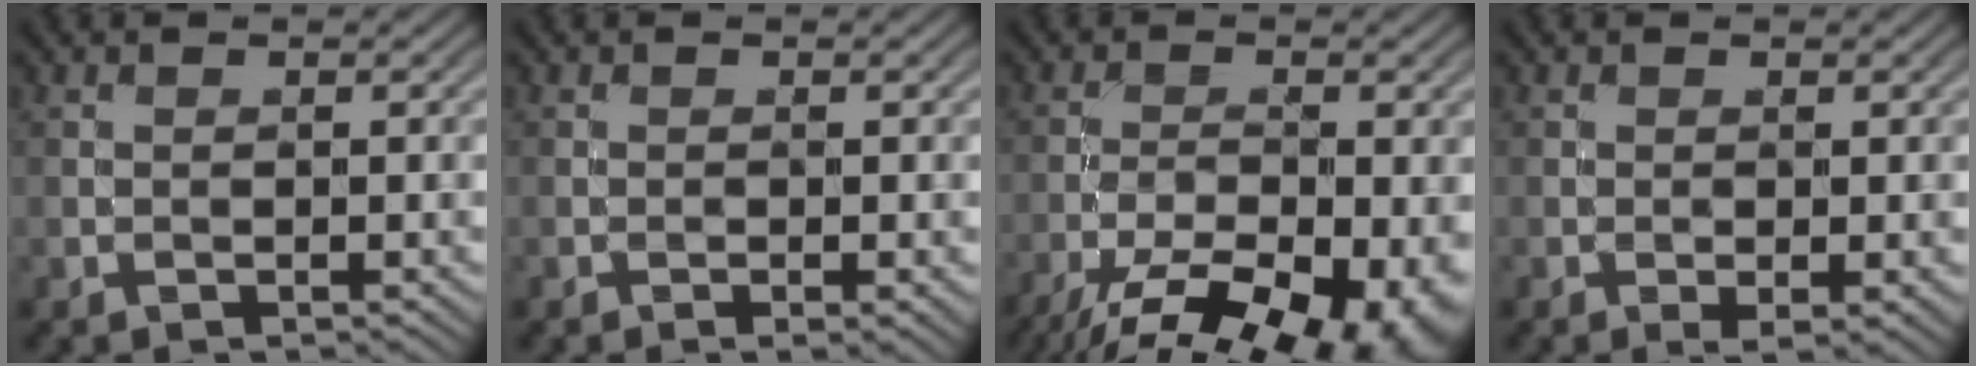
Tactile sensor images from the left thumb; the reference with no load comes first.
{"total": 1.8, "force": [-0.7, 0.4, 1.6], "torque": [-0.029, 0.000, -0.014]}
{"total": 15.8, "force": [-9.7, 6.4, 10.8], "torque": [-0.185, -0.040, -0.137]}
{"total": 2.7, "force": [-0.9, 0.8, 2.4], "torque": [-0.039, -0.003, -0.010]}